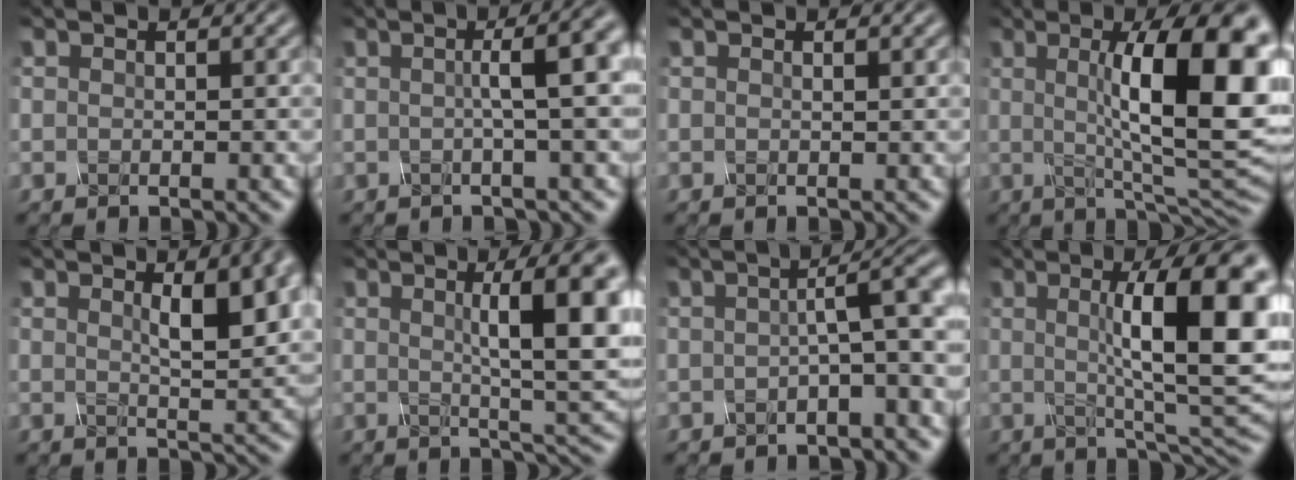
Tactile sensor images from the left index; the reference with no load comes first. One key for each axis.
{"total": 5.8, "fx": 0.8, "fy": 1.3, "fz": 5.6, "tx": -0.064, "ty": 0.017, "tz": 0.007}
{"total": 0.6, "fx": 0.3, "fy": 0.1, "fz": 0.5, "tx": -0.003, "ty": 0.001, "tz": 0.002}
{"total": 14.2, "fx": 2.0, "fy": 3.5, "fz": 13.6, "tx": -0.168, "ty": 0.004, "tz": 0.029}
{"total": 6.9, "fx": 2.2, "fy": 2.1, "fz": 6.2, "tx": -0.071, "ty": 0.008, "tz": 0.032}
{"total": 10.0, "fx": 2.0, "fy": 2.1, "fz": 9.5, "tx": -0.114, "ty": 0.009, "tz": 0.028}
{"total": 5.3, "fx": 0.1, "fy": 1.1, "fz": 5.2, "tx": -0.065, "ty": 0.018, "tz": -0.006}
{"total": 12.5, "fx": 1.8, "fy": 3.0, "fz": 12.0, "tx": -0.143, "ty": 0.005, "tz": 0.024}